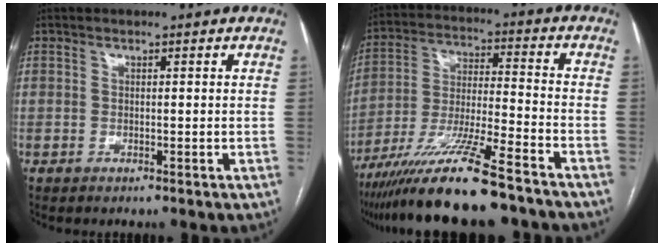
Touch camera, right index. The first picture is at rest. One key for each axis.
{"total": 16.2, "fx": -12.8, "fy": 0.2, "fz": 10.0, "tx": -0.201, "ty": -0.027, "tz": -0.223}